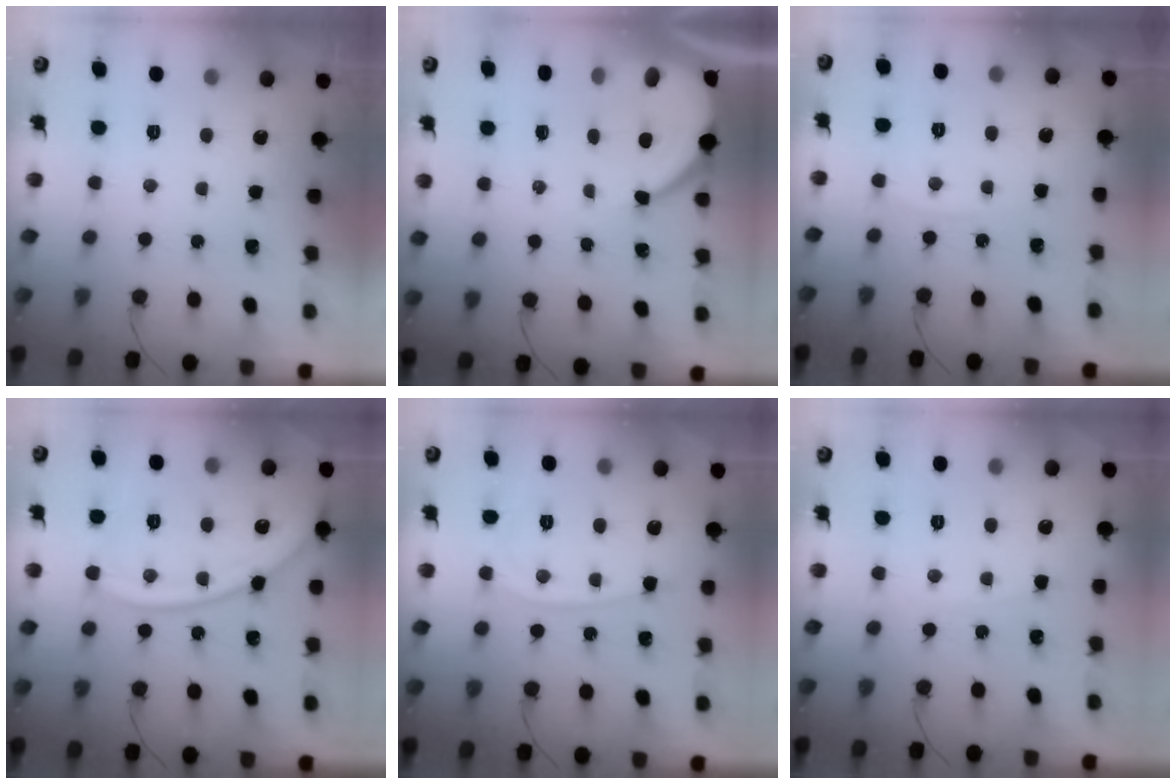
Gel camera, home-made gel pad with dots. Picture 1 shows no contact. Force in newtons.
{"total": 6.4, "press": 6.3, "slide": 0.7}
{"total": 3.6, "press": 3.6, "slide": 0.5}
{"total": 13.5, "press": 13.4, "slide": 1.8}
{"total": 9.2, "press": 9.1, "slide": 1.2}
{"total": 2.4, "press": 2.4, "slide": 0.3}